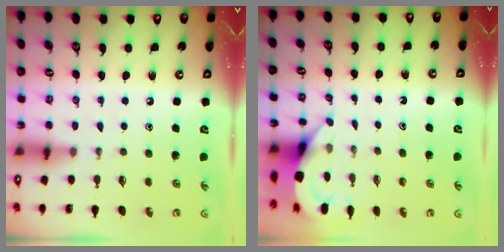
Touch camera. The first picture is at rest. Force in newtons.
{"total": 3.9, "press": 3.9, "slide": 0.1}